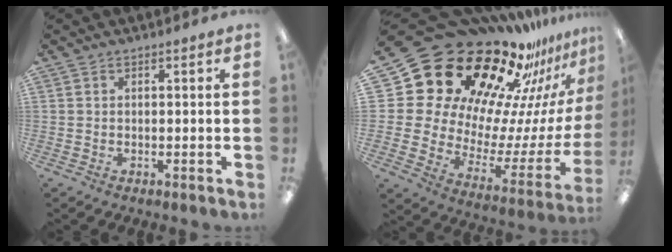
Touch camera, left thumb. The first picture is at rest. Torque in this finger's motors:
{"motor_torque": [1.62, 1.77, 1.50, -1.27, 0.11]}